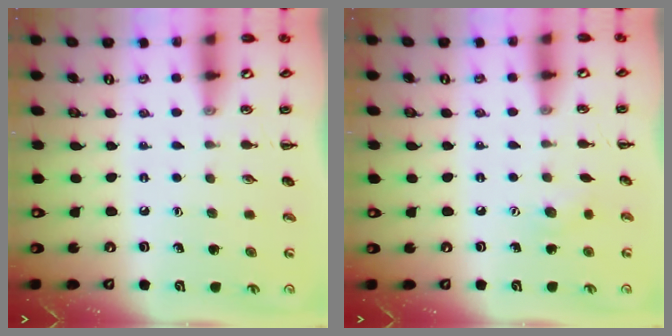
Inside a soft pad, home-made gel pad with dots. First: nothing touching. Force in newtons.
{"total": 5.0, "press": 4.9, "slide": 1.1}